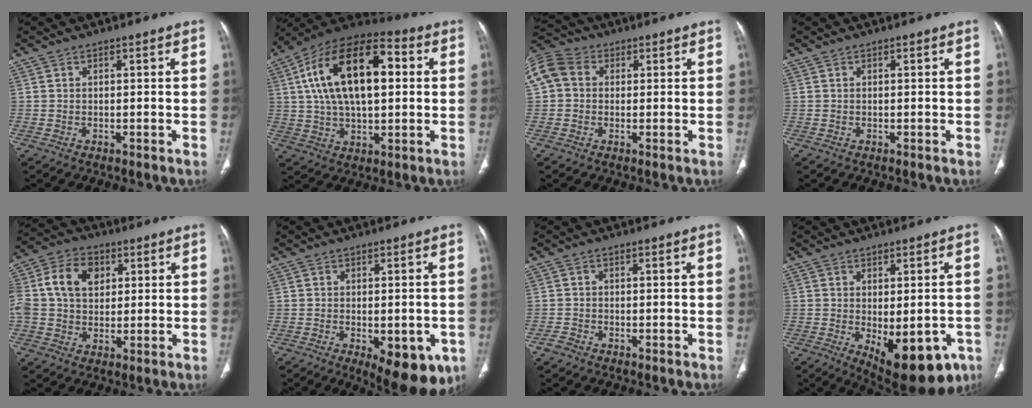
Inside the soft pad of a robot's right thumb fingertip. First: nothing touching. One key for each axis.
{"total": 21.8, "fx": 4.2, "fy": 11.2, "fz": 18.2, "tx": -0.302, "ty": 0.020, "tz": 0.059}
{"total": 9.8, "fx": 1.7, "fy": 8.2, "fz": 5.0, "tx": -0.112, "ty": 0.033, "tz": 0.024}
{"total": 0.0}
{"total": 15.3, "fx": 3.5, "fy": 11.4, "fz": 9.5, "tx": -0.200, "ty": 0.020, "tz": 0.060}
{"total": 11.6, "fx": -4.6, "fy": 5.1, "fz": 9.4, "tx": -0.106, "ty": -0.003, "tz": -0.051}
{"total": 1.5, "fx": -1.1, "fy": 0.9, "fz": 0.3, "tx": -0.008, "ty": 0.002, "tz": -0.025}
{"total": 14.8, "fx": -5.4, "fy": 7.0, "fz": 11.9, "tx": -0.131, "ty": -0.003, "tz": -0.055}